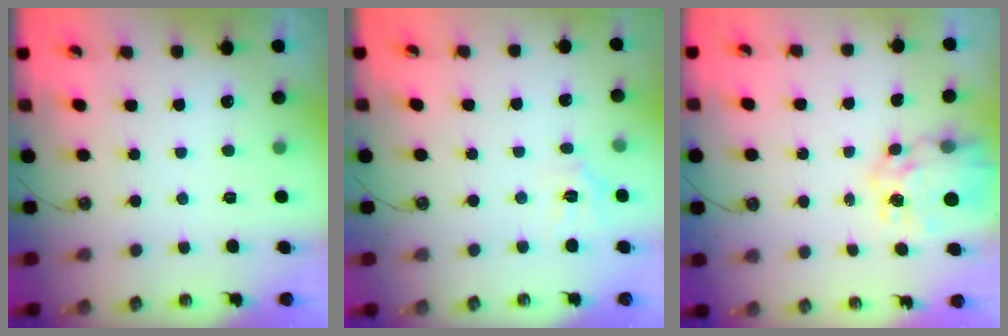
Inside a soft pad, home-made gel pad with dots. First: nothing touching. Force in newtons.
{"total": 5.2, "press": 5.2, "slide": 0.4}
{"total": 10.2, "press": 10.1, "slide": 0.9}